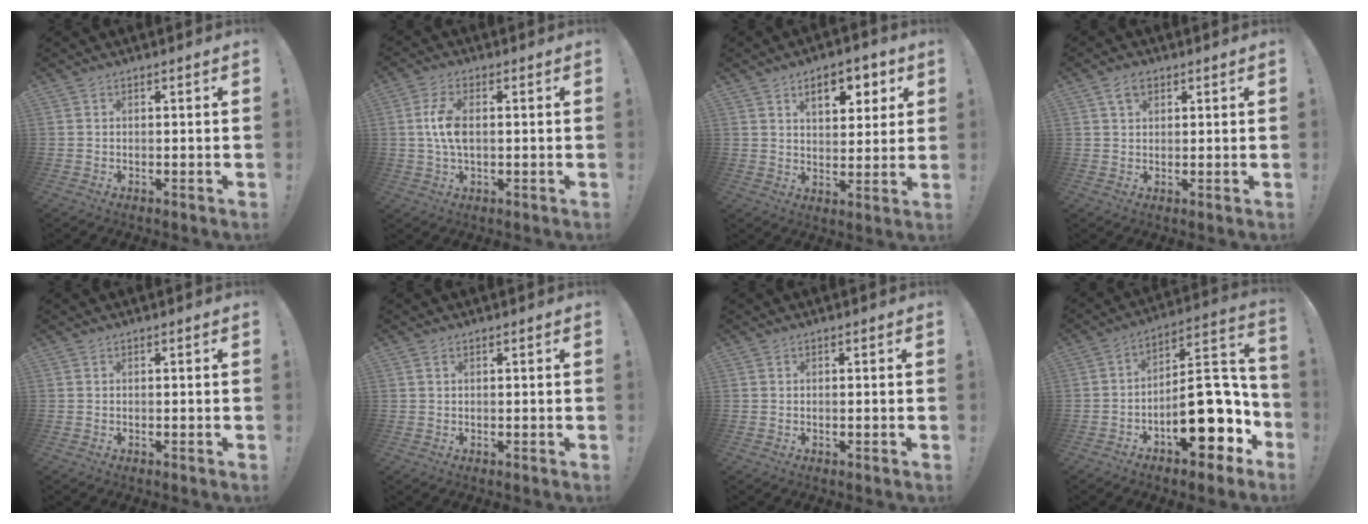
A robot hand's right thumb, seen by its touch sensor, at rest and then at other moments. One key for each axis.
{"total": 7.6, "fx": 0.4, "fy": 4.1, "fz": 6.4, "tx": -0.125, "ty": 0.002, "tz": 0.004}
{"total": 9.3, "fx": 4.8, "fy": 4.6, "fz": 6.5, "tx": -0.092, "ty": -0.012, "tz": 0.080}
{"total": 4.1, "fx": 2.2, "fy": 2.7, "fz": 2.1, "tx": -0.035, "ty": -0.002, "tz": 0.042}
{"total": 0.0}
{"total": 0.6, "fx": 0.3, "fy": 0.2, "fz": 0.4, "tx": -0.016, "ty": 0.004, "tz": 0.007}
{"total": 0.0}
{"total": 21.0, "fx": -6.8, "fy": 9.9, "fz": 17.2, "tx": -0.238, "ty": 0.043, "tz": -0.091}